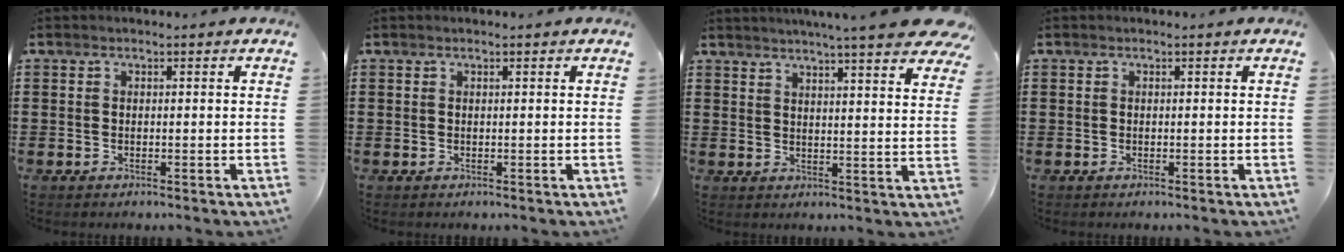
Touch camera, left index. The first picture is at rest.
{"total": 0.0}
{"total": 6.1, "force": [5.4, -0.4, 2.8], "torque": [-0.057, -0.024, 0.091]}
{"total": 0.0}